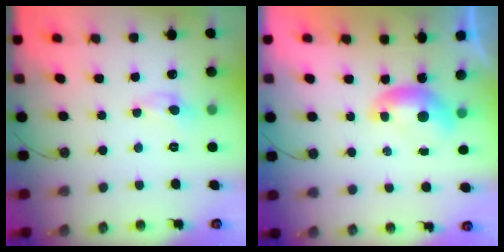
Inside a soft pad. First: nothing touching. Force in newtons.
{"total": 0.0}